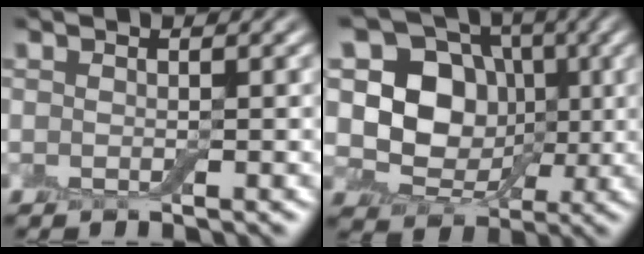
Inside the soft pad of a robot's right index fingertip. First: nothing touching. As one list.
[{"total": 7.7, "force": [0.7, 6.4, 4.3], "torque": [-0.064, -0.005, -0.001]}]